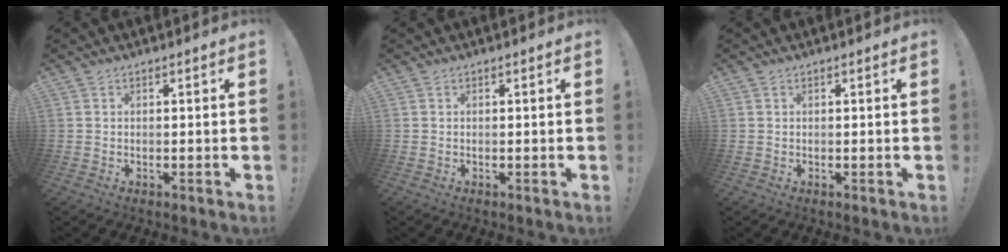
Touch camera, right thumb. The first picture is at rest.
{"total": 0.0}
{"total": 0.0}